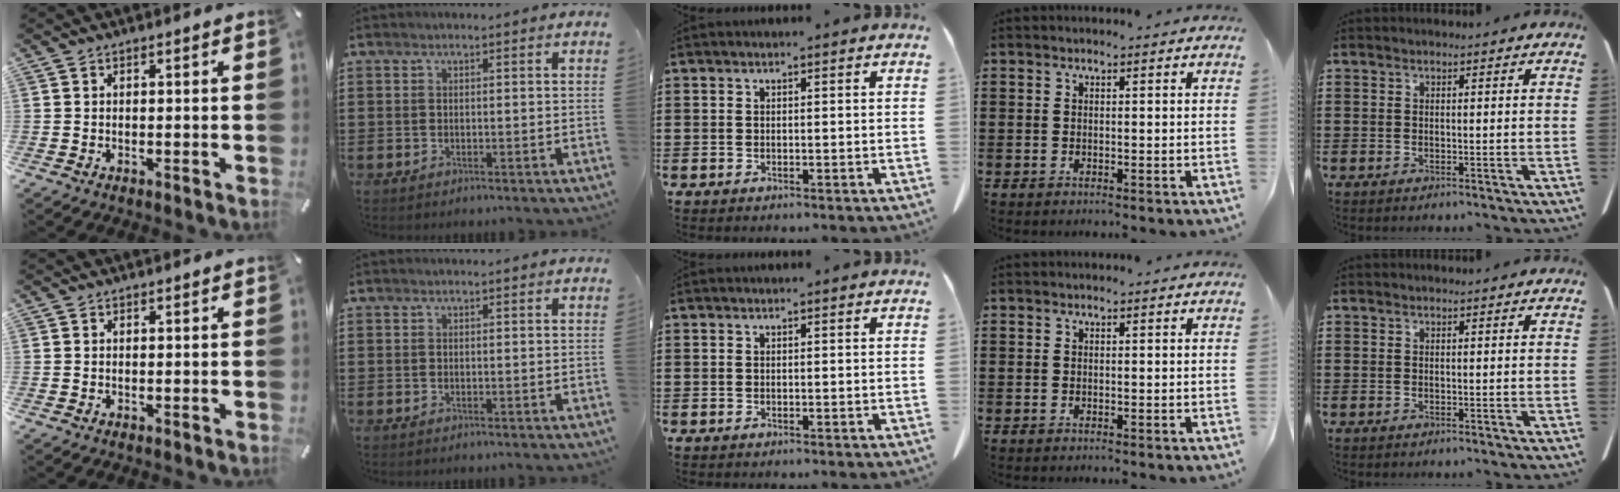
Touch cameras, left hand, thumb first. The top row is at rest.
{}